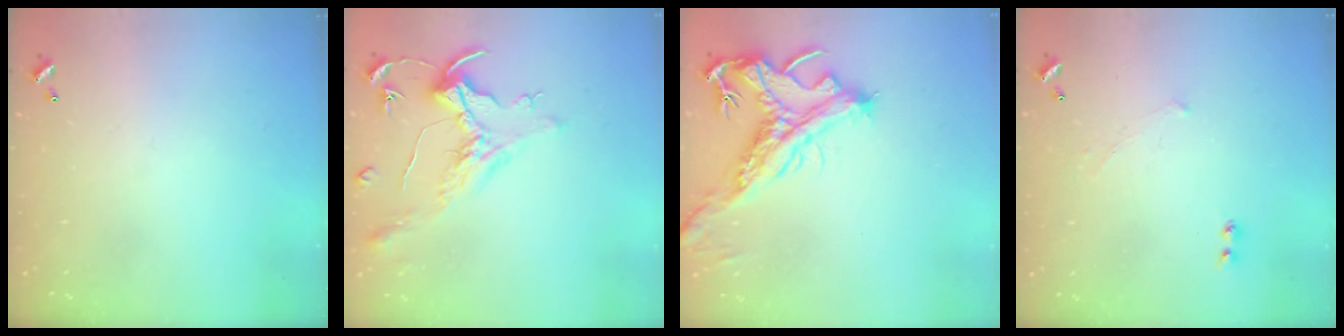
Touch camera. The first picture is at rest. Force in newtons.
{"total": 1.6, "press": 1.4, "slide": 0.7}
{"total": 2.1, "press": 1.7, "slide": 1.2}
{"total": 1.1, "press": 0.9, "slide": 0.5}